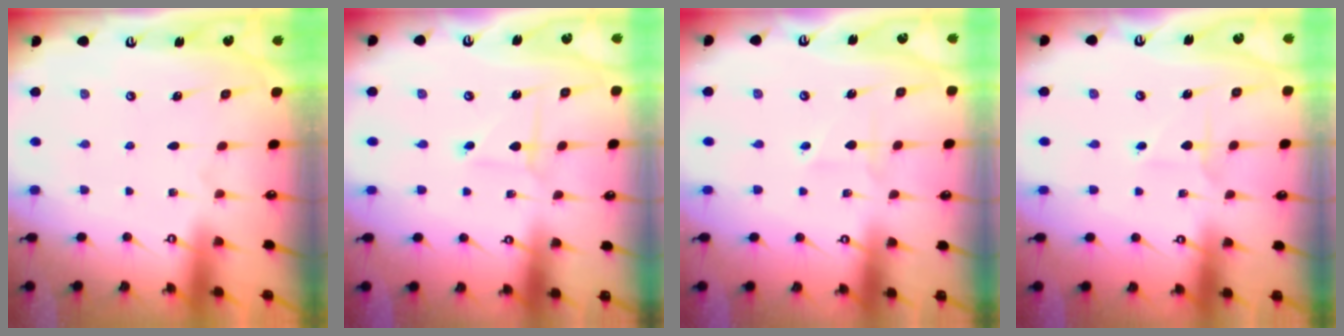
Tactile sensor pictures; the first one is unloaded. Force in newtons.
{"total": 1.0, "press": 1.0, "slide": 0.1}
{"total": 2.1, "press": 2.0, "slide": 0.9}
{"total": 2.7, "press": 2.7, "slide": 0.2}